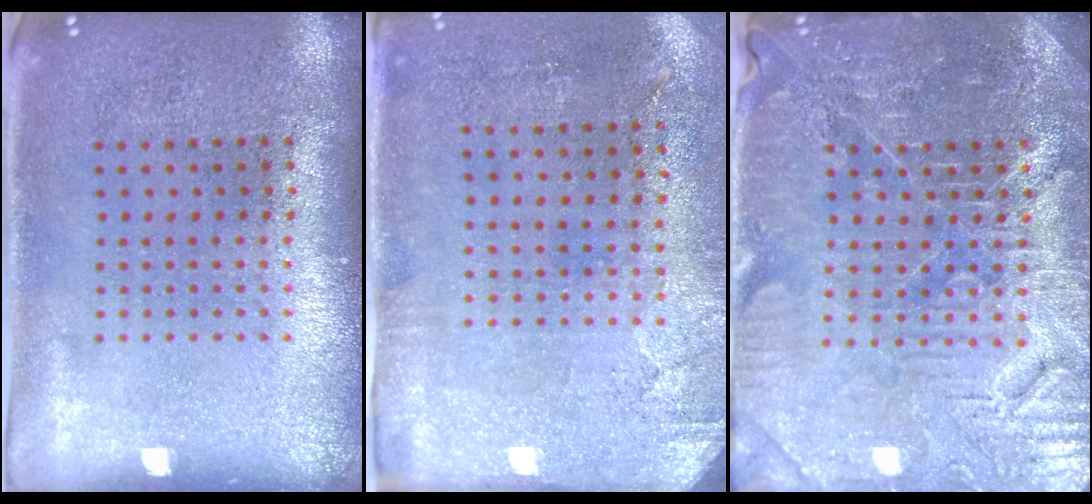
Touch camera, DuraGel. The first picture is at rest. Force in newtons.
{"total": 2.9, "press": 2.4, "slide": 1.7}
{"total": 4.5, "press": 4.4, "slide": 1.2}